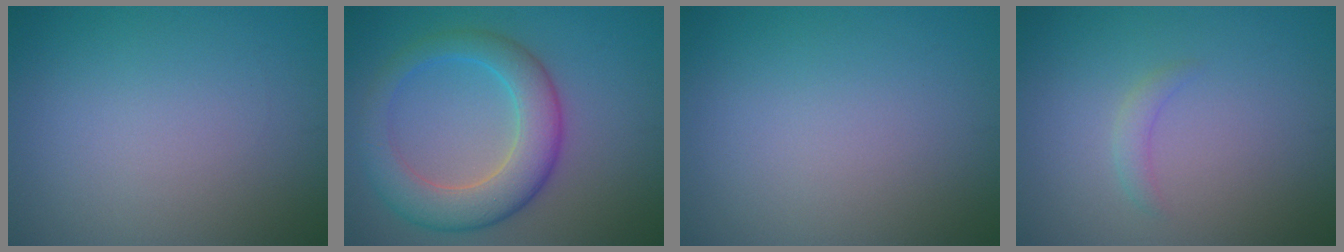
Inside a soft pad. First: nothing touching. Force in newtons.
{"total": 6.5, "press": 6.5, "slide": 0.2}
{"total": 0.0}
{"total": 1.1, "press": 1.1, "slide": 0.1}